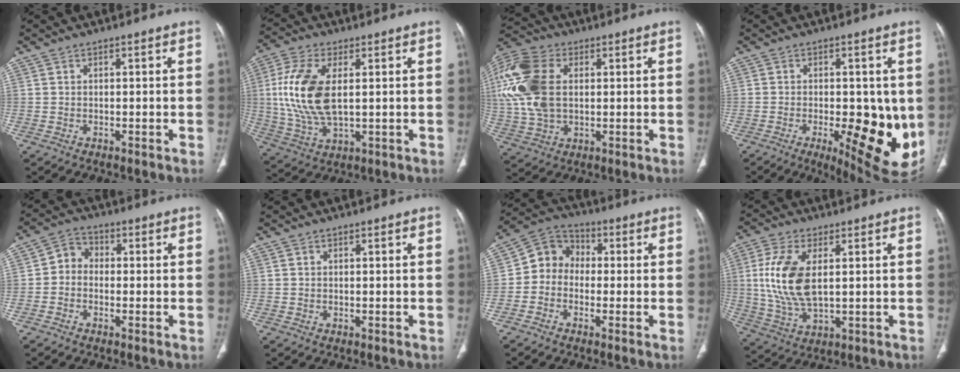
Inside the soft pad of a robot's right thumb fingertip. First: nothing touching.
{"total": 14.6, "force": [2.0, 7.4, 12.4], "torque": [-0.270, -0.006, 0.045]}
{"total": 20.5, "force": [4.0, 13.6, 14.8], "torque": [-0.359, 0.012, 0.075]}
{"total": 16.1, "force": [-2.7, 6.1, 14.6], "torque": [-0.175, -0.024, -0.017]}
{"total": 4.4, "force": [-0.7, 3.8, 2.2], "torque": [-0.020, 0.016, -0.027]}
{"total": 0.0}
{"total": 7.7, "force": [-0.8, 6.8, 3.5], "torque": [-0.038, 0.032, -0.035]}
{"total": 12.6, "force": [2.0, 6.3, 10.7], "torque": [-0.233, -0.009, 0.047]}